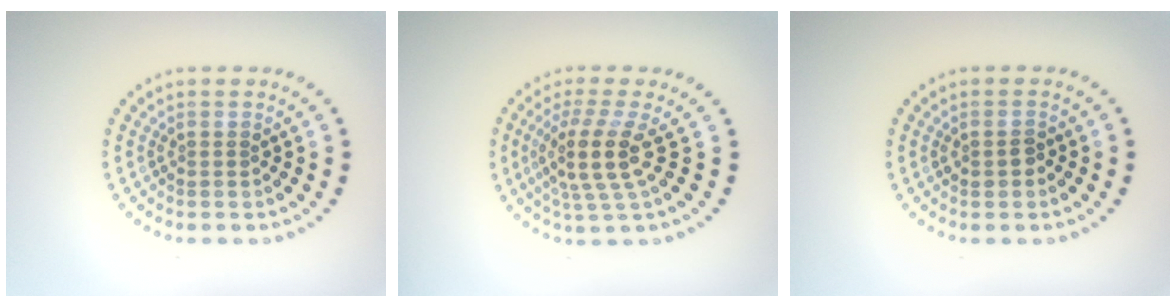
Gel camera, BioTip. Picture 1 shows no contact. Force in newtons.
{"total": 4.0, "press": 3.0, "slide": 2.6}
{"total": 1.1, "press": 1.1, "slide": 0.1}